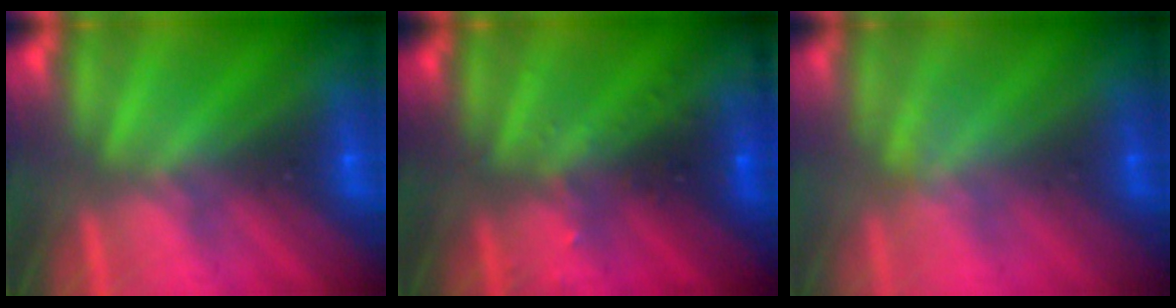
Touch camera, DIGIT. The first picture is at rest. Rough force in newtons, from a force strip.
{"total": 3.0}
{"total": 2.4}